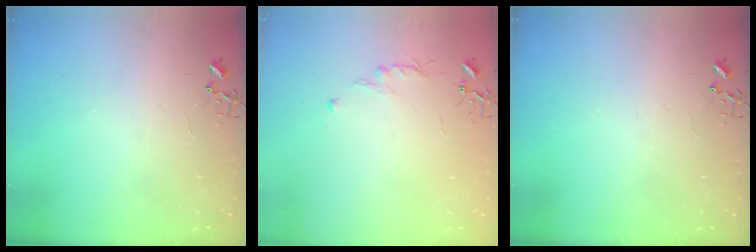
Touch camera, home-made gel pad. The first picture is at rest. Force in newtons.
{"total": 5.5, "press": 5.5, "slide": 0.6}
{"total": 0.0}